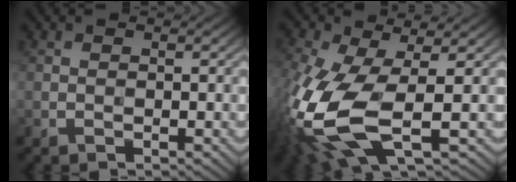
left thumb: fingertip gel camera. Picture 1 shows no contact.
{"total": 13.9, "force": [-3.3, 6.0, 12.1], "torque": [-0.310, -0.030, -0.058]}